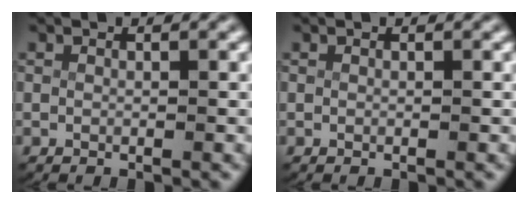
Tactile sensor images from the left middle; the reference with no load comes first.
{"total": 0.0}